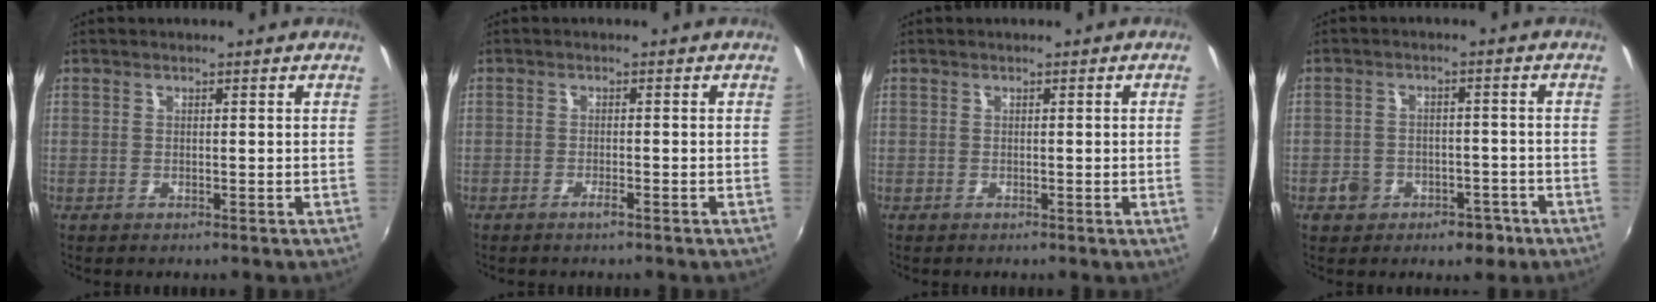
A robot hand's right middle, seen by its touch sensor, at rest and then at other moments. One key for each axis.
{"total": 1.2, "fx": -1.0, "fy": 0.1, "fz": 0.7, "tx": -0.017, "ty": 0.000, "tz": -0.020}
{"total": 1.5, "fx": 0.1, "fy": -0.9, "fz": 1.2, "tx": -0.008, "ty": -0.013, "tz": 0.002}
{"total": 5.9, "fx": -3.4, "fy": 4.4, "fz": 2.1, "tx": -0.049, "ty": 0.018, "tz": -0.038}